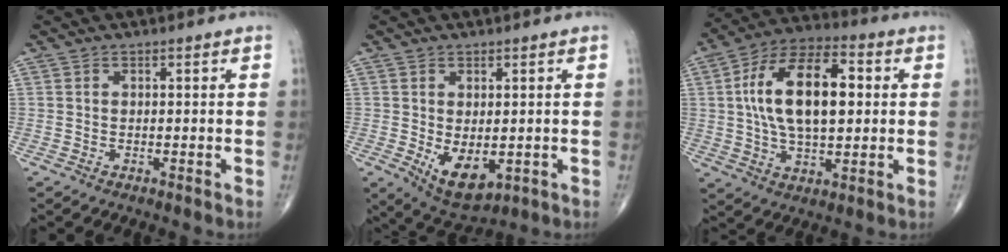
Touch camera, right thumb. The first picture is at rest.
{"total": 7.9, "force": [-1.2, 4.3, 6.5], "torque": [-0.090, -0.013, 0.000]}
{"total": 18.6, "force": [2.6, 9.5, 15.8], "torque": [-0.267, 0.019, 0.040]}